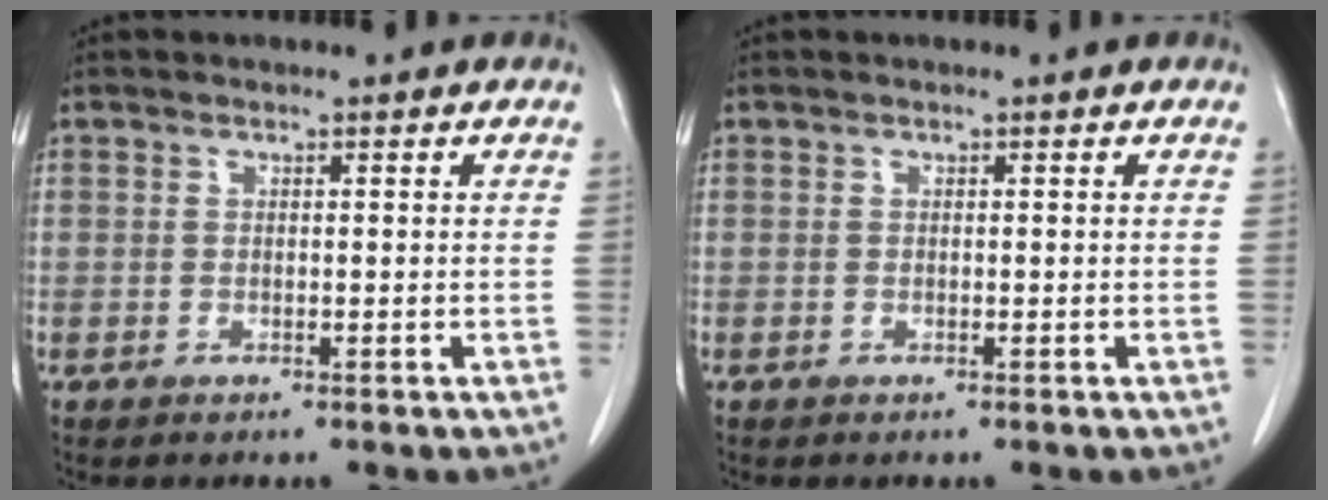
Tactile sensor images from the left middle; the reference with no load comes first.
{"total": 0.0}